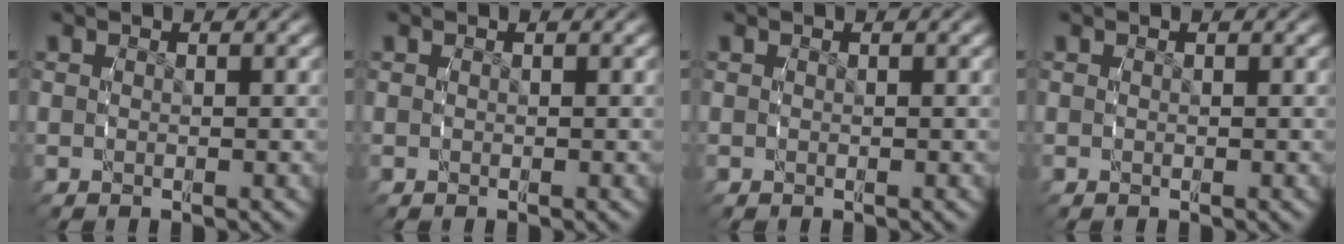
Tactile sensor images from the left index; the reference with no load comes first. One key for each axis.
{"total": 0.0}
{"total": 0.0}
{"total": 0.0}